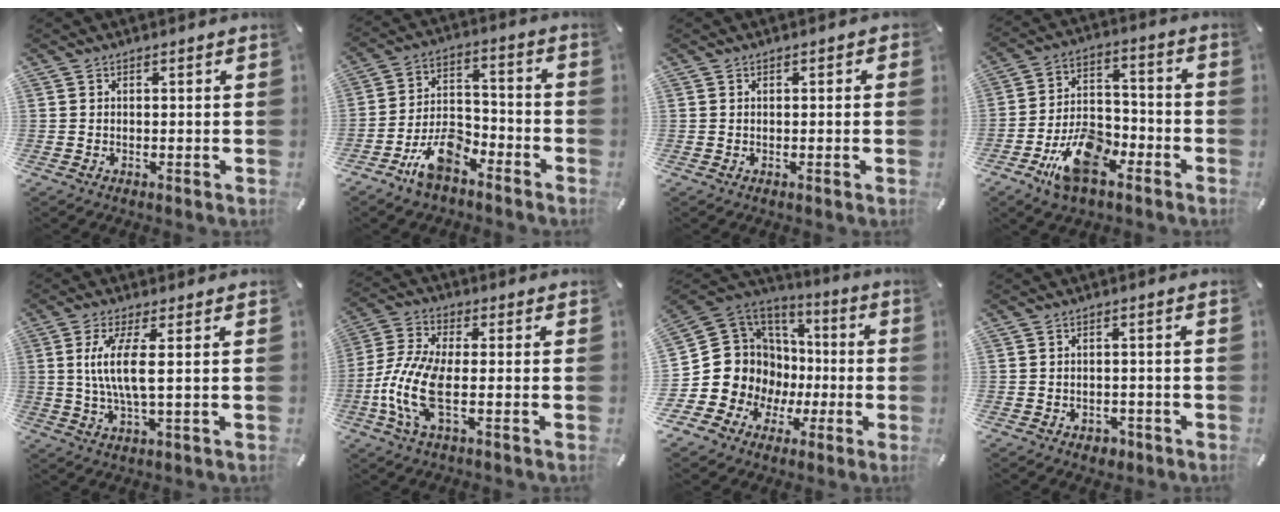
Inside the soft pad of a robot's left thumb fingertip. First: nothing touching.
{"total": 11.3, "force": [-7.7, 5.7, 6.0], "torque": [-0.112, 0.048, -0.141]}
{"total": 0.6, "force": [-0.2, 0.5, 0.3], "torque": [-0.003, 0.003, -0.006]}
{"total": 14.3, "force": [-7.7, 8.1, 9.0], "torque": [-0.160, 0.043, -0.132]}
{"total": 8.5, "force": [1.1, 1.4, 8.3], "torque": [-0.177, -0.009, 0.012]}
{"total": 11.8, "force": [-2.8, 4.5, 10.6], "torque": [-0.243, -0.021, -0.055]}
{"total": 14.0, "force": [-2.2, 13.8, 1.6], "torque": [-0.050, -0.029, -0.005]}
{"total": 2.7, "force": [-1.5, 2.1, 0.9], "torque": [-0.014, 0.007, -0.028]}